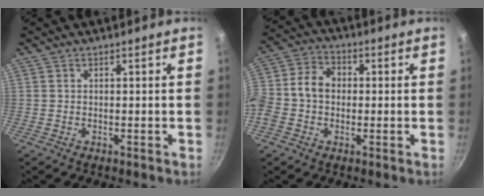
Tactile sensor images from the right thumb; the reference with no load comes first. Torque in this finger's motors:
{"motor_torque": [2.49, 2.52, 0.67, -0.50, 0.67]}